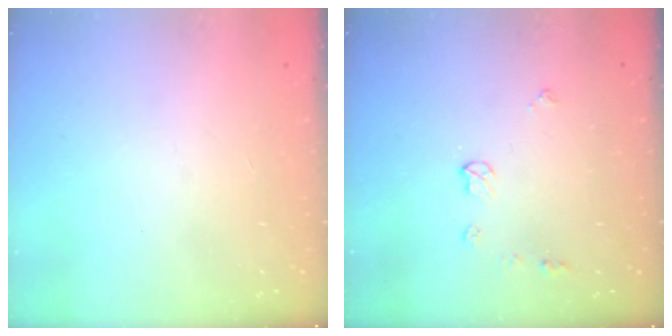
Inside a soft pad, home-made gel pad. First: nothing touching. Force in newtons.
{"total": 5.9, "press": 5.8, "slide": 0.7}